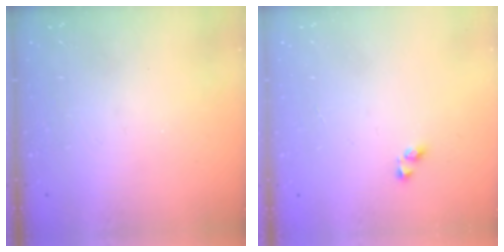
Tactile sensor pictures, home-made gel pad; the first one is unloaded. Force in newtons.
{"total": 2.9, "press": 2.9, "slide": 0.3}